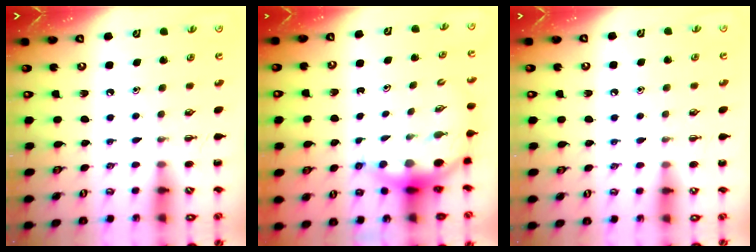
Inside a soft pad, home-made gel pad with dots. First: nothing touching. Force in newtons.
{"total": 7.4, "press": 7.1, "slide": 1.9}
{"total": 5.6, "press": 5.3, "slide": 1.8}